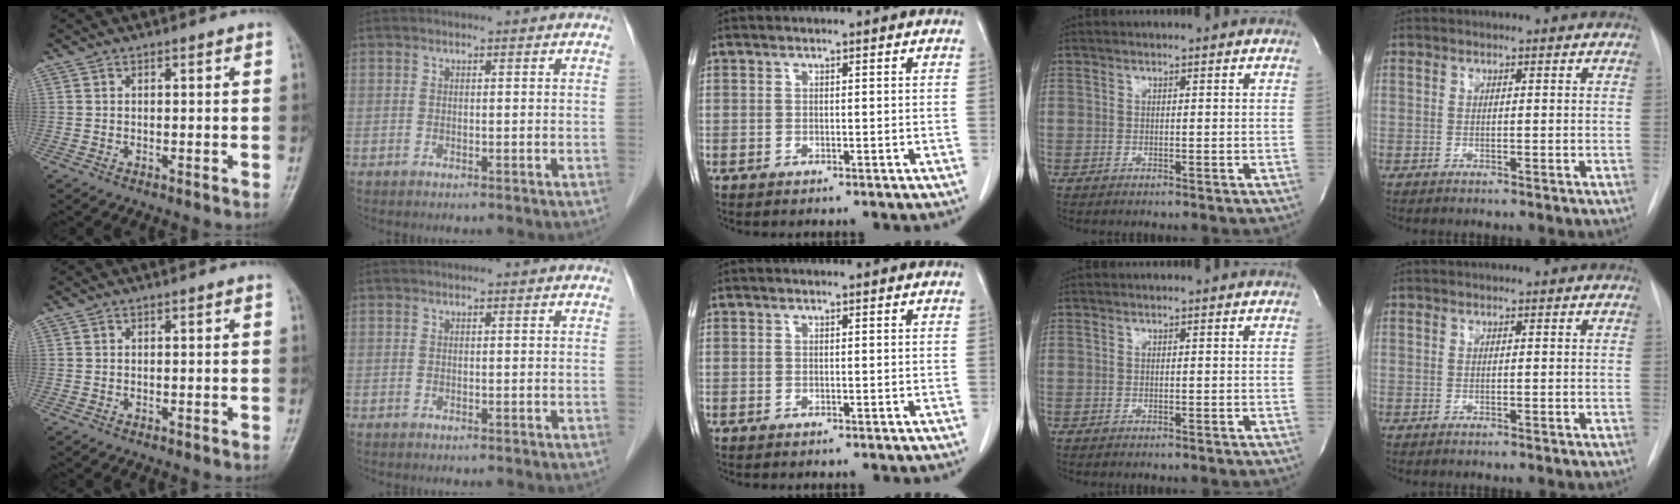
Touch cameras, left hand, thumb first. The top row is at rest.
{}